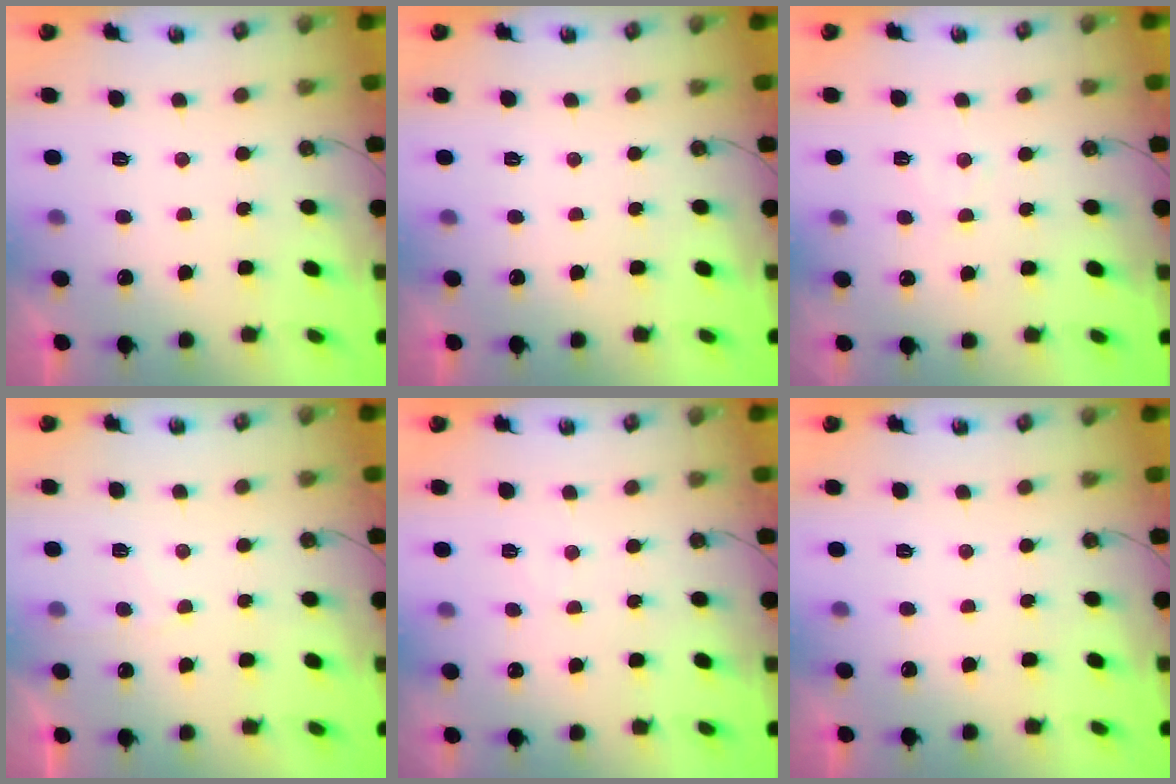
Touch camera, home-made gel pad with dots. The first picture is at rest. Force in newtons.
{"total": 0.0}
{"total": 5.9, "press": 5.9, "slide": 0.8}
{"total": 3.7, "press": 3.7, "slide": 0.5}
{"total": 3.7, "press": 3.6, "slide": 0.5}
{"total": 0.0}